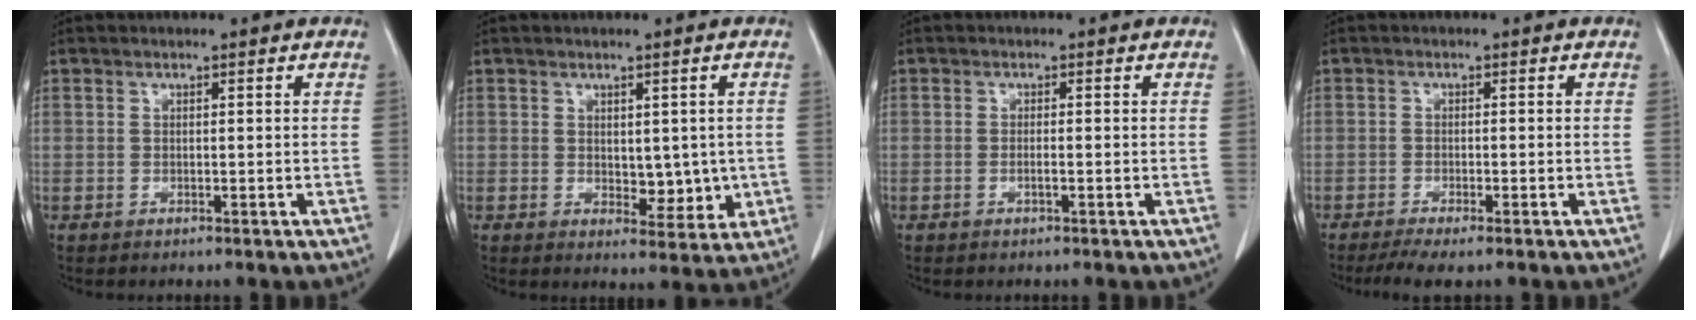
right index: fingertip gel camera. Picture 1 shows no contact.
{"total": 4.9, "force": [0.0, 2.9, 4.0], "torque": [-0.043, -0.009, 0.011]}
{"total": 0.8, "force": [-0.3, 0.0, 0.8], "torque": [-0.016, 0.000, -0.006]}
{"total": 3.7, "force": [-2.7, 0.3, 2.5], "torque": [-0.043, -0.009, -0.048]}